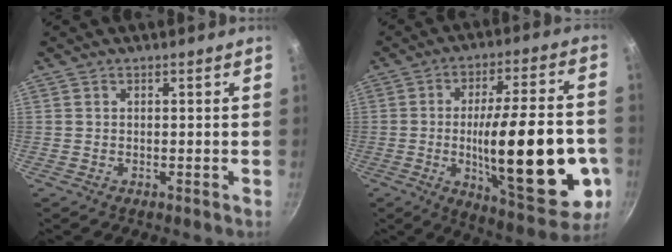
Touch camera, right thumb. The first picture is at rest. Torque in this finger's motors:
{"motor_torque": [2.48, 2.52, 2.32, -0.22, 0.32]}